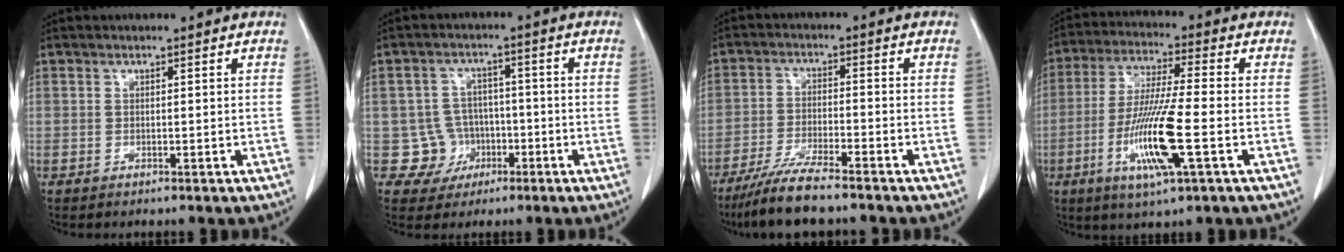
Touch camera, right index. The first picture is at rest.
{"total": 5.9, "force": [-1.6, 5.6, 0.0], "torque": [0.011, 0.017, -0.022]}
{"total": 8.3, "force": [-6.8, 0.2, 4.7], "torque": [-0.084, -0.025, -0.123]}
{"total": 12.7, "force": [-3.8, 0.4, 12.1], "torque": [-0.243, -0.018, -0.076]}